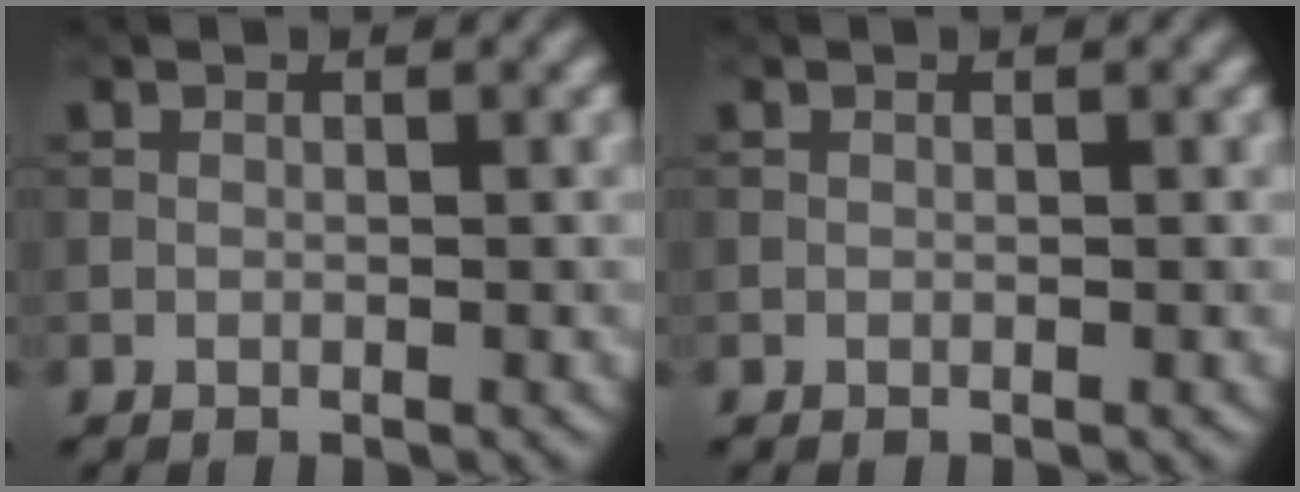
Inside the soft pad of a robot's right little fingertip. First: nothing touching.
{"total": 0.0}